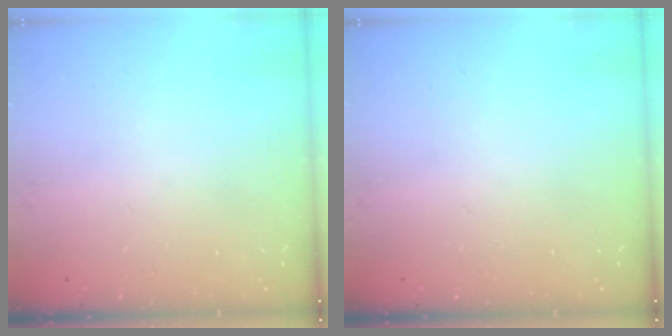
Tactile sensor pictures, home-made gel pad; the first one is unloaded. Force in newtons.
{"total": 0.0}